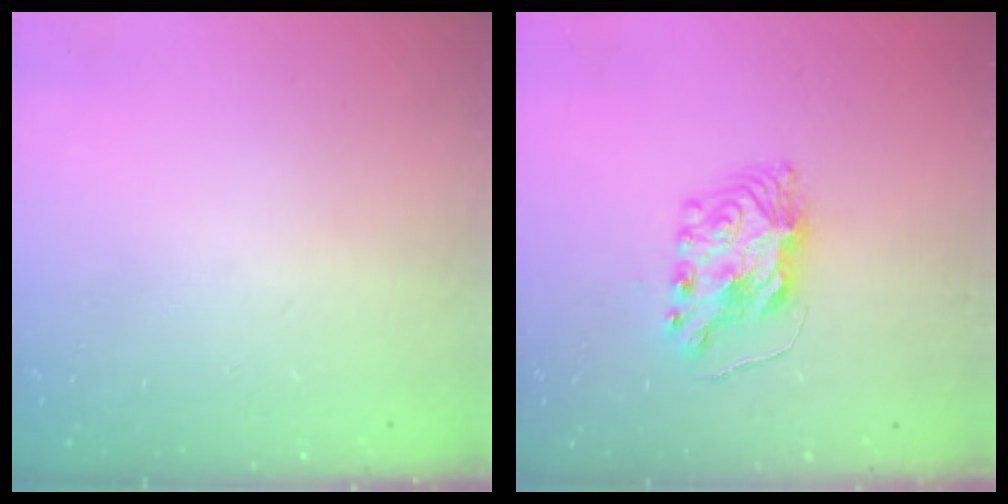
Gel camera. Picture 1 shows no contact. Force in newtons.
{"total": 8.6, "press": 8.5, "slide": 0.7}